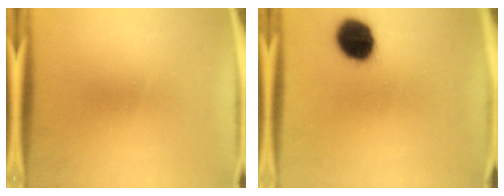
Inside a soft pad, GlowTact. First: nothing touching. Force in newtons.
{"total": 12.2}